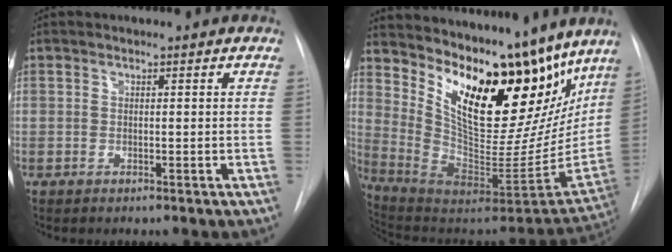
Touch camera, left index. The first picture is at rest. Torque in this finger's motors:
{"motor_torque": [0.77, -0.65, 1.05, 0.21]}